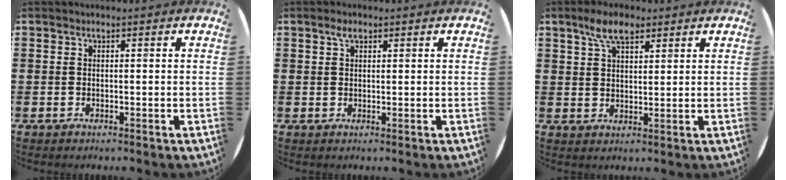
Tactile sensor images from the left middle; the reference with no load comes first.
{"total": 1.7, "force": [1.1, 0.8, 1.0], "torque": [-0.015, 0.002, 0.018]}
{"total": 5.5, "force": [3.8, 2.3, 3.3], "torque": [-0.065, 0.004, 0.066]}